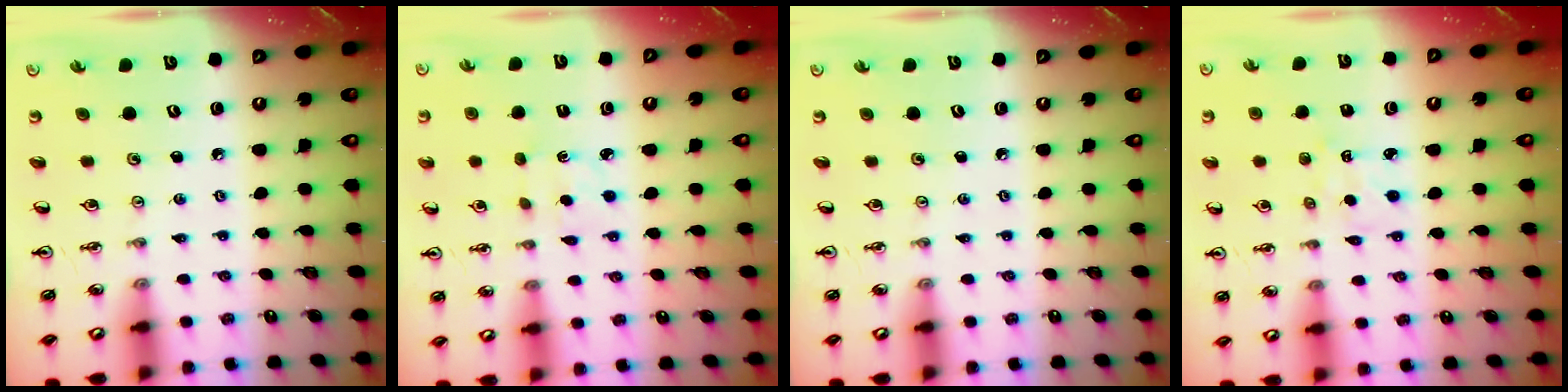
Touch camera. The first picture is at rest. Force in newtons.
{"total": 1.7, "press": 1.7, "slide": 0.5}
{"total": 0.0}
{"total": 2.9, "press": 2.8, "slide": 0.4}